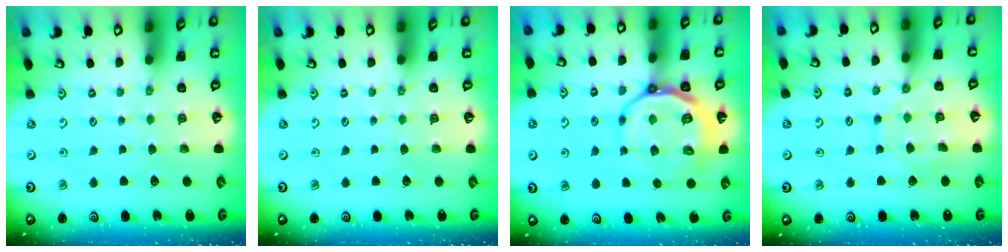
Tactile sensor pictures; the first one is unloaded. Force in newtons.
{"total": 0.0}
{"total": 13.1, "press": 12.7, "slide": 3.2}
{"total": 9.2, "press": 9.2, "slide": 0.9}